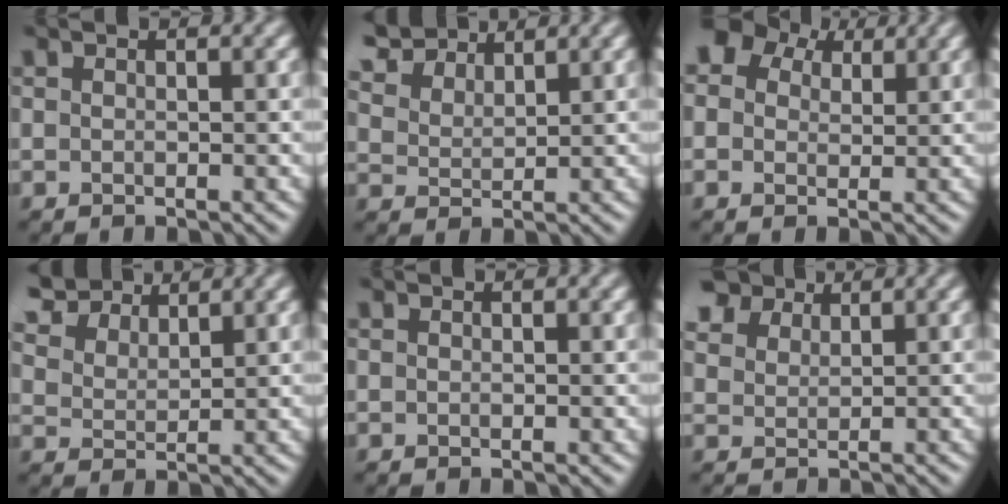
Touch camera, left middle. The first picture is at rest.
{"total": 6.8, "force": [5.8, 2.7, 2.3], "torque": [-0.076, 0.007, 0.108]}
{"total": 4.5, "force": [2.5, 3.3, 1.9], "torque": [-0.043, 0.009, 0.028]}
{"total": 7.5, "force": [6.2, 3.2, 2.6], "torque": [-0.085, 0.007, 0.114]}
{"total": 0.0}
{"total": 4.8, "force": [3.9, 2.5, 1.3], "torque": [-0.043, 0.008, 0.070]}